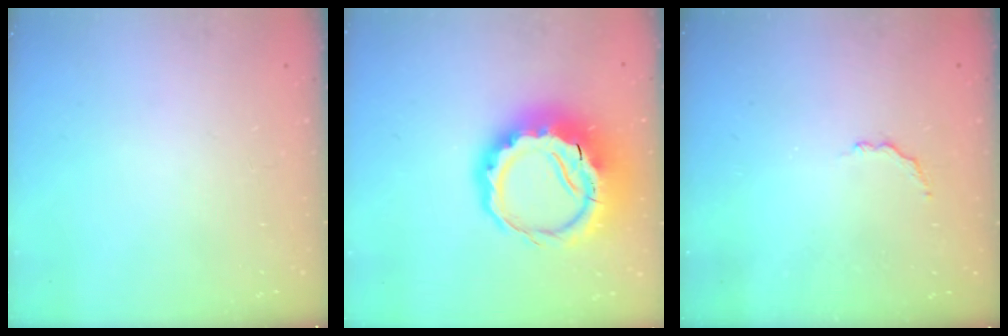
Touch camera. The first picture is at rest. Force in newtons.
{"total": 16.5, "press": 16.2, "slide": 3.4}
{"total": 2.9, "press": 2.7, "slide": 0.9}